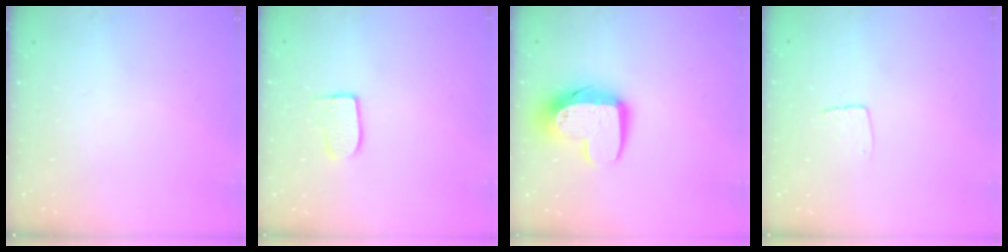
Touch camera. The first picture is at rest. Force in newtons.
{"total": 6.9, "press": 6.9, "slide": 0.2}
{"total": 12.4, "press": 12.4, "slide": 1.0}
{"total": 4.0, "press": 4.0, "slide": 0.3}